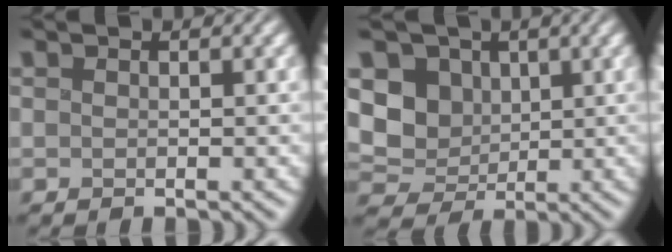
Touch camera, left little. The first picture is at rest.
{"total": 5.8, "force": [0.9, 4.9, 2.9], "torque": [-0.068, -0.002, 0.004]}